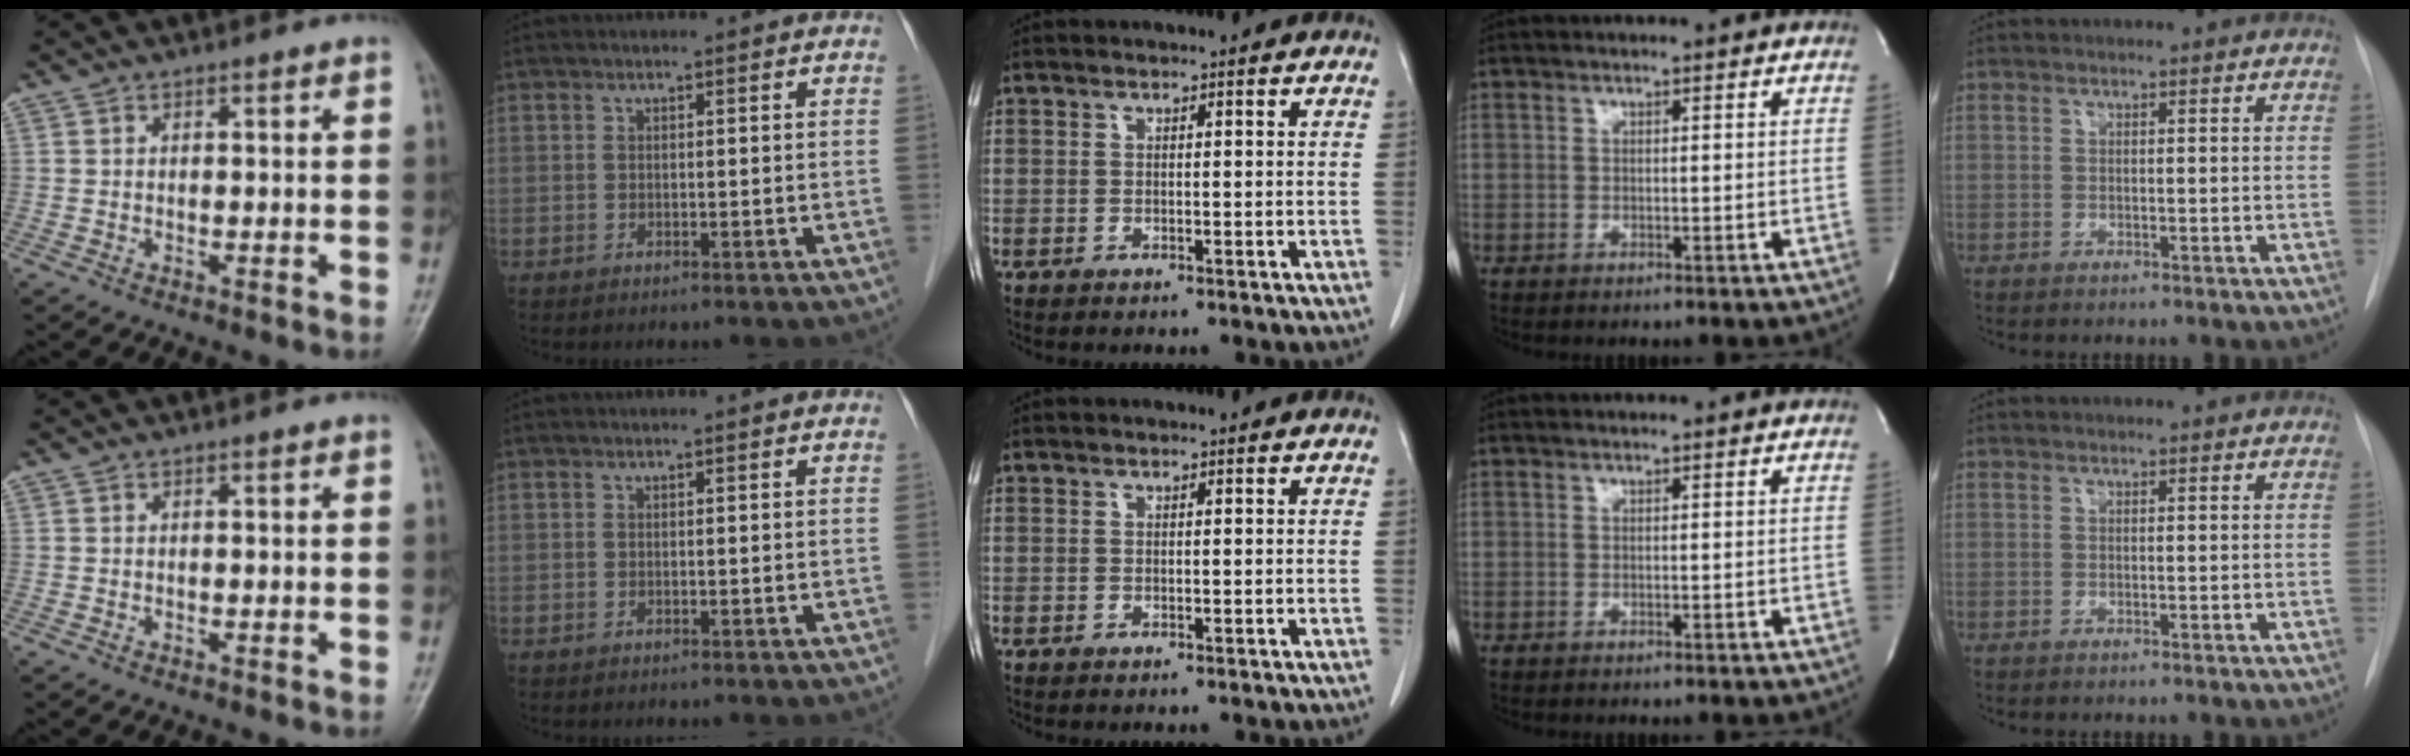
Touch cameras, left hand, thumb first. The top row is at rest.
{}